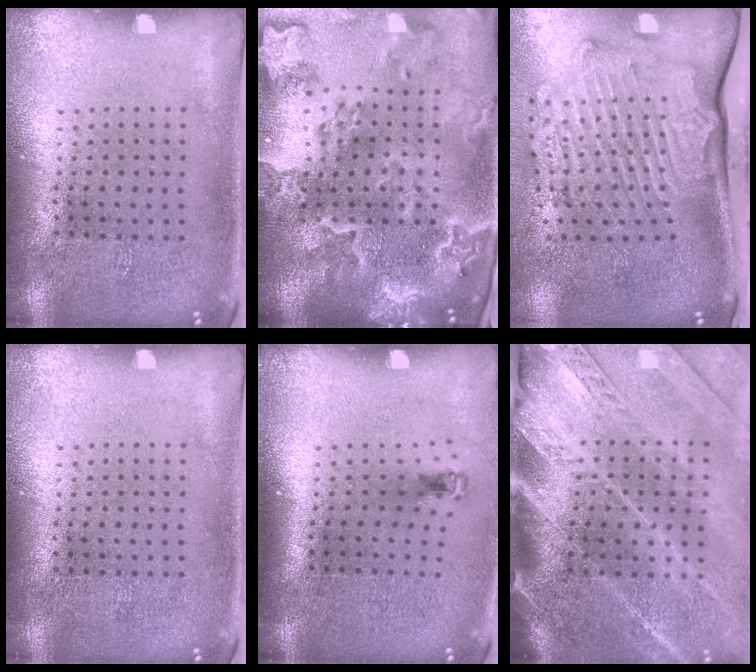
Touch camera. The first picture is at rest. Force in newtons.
{"total": 3.6, "press": 3.1, "slide": 1.7}
{"total": 2.6, "press": 2.2, "slide": 1.4}
{"total": 0.0}
{"total": 0.8, "press": 0.4, "slide": 0.7}
{"total": 3.8, "press": 3.2, "slide": 2.1}